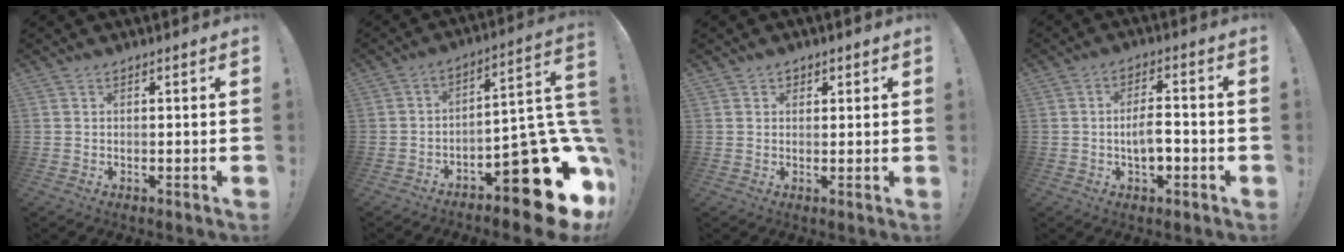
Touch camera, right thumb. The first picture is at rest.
{"total": 20.7, "force": [-11.0, 7.4, 15.9], "torque": [-0.166, 0.053, -0.171]}
{"total": 1.7, "force": [0.8, 1.5, 0.2], "torque": [0.005, -0.002, 0.013]}
{"total": 7.0, "force": [-1.5, 3.0, 6.1], "torque": [-0.116, 0.007, -0.028]}